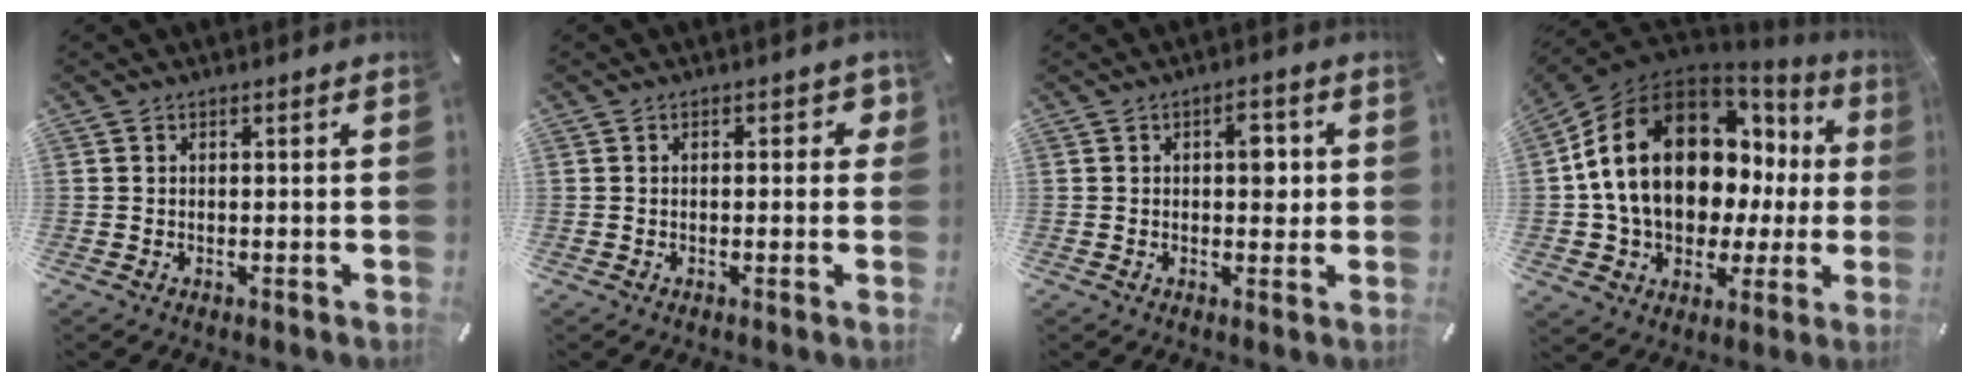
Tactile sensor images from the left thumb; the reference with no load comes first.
{"total": 2.4, "force": [0.3, 1.6, 1.8], "torque": [-0.012, 0.000, -0.003]}
{"total": 4.9, "force": [0.8, 2.9, 3.8], "torque": [-0.038, -0.004, 0.002]}
{"total": 20.6, "force": [5.0, 14.6, 13.8], "torque": [-0.258, -0.030, 0.100]}